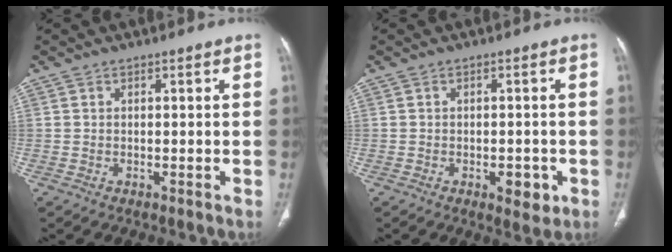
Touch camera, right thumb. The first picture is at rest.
{"total": 4.2, "force": [-1.5, 2.1, 3.3], "torque": [-0.029, 0.002, -0.012]}